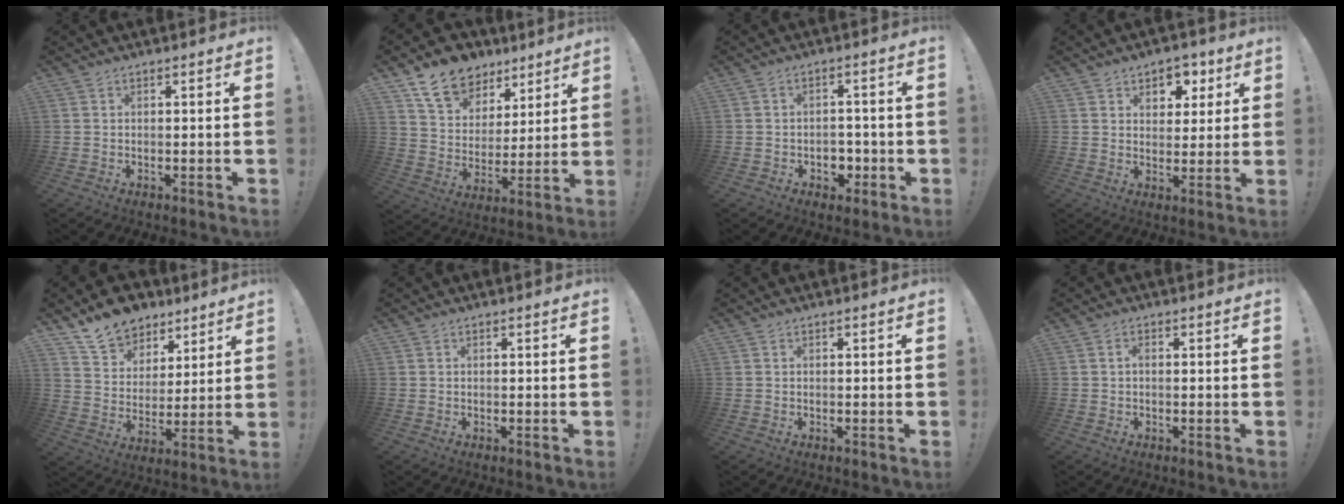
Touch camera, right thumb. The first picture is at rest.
{"total": 13.5, "force": [9.7, 8.4, 4.2], "torque": [-0.072, -0.066, 0.184]}
{"total": 5.2, "force": [-1.4, 4.5, 2.2], "torque": [-0.024, 0.004, -0.022]}
{"total": 6.7, "force": [3.3, 5.5, 2.0], "torque": [-0.023, -0.024, 0.064]}
{"total": 13.6, "force": [10.4, 8.2, 3.3], "torque": [-0.055, -0.078, 0.199]}
{"total": 0.0}
{"total": 0.0}
{"total": 0.9, "force": [-0.3, 0.4, 0.7], "torque": [-0.019, 0.006, -0.006]}